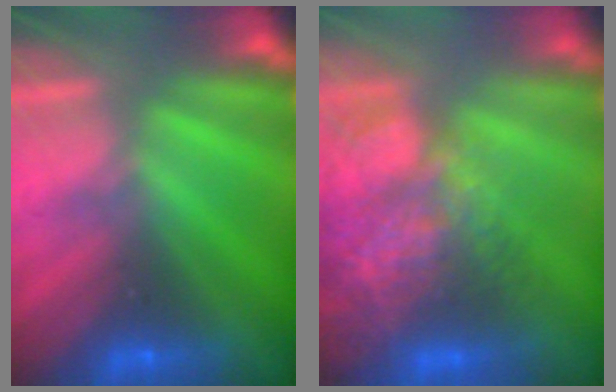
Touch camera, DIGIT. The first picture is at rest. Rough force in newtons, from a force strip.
{"total": 7.5}